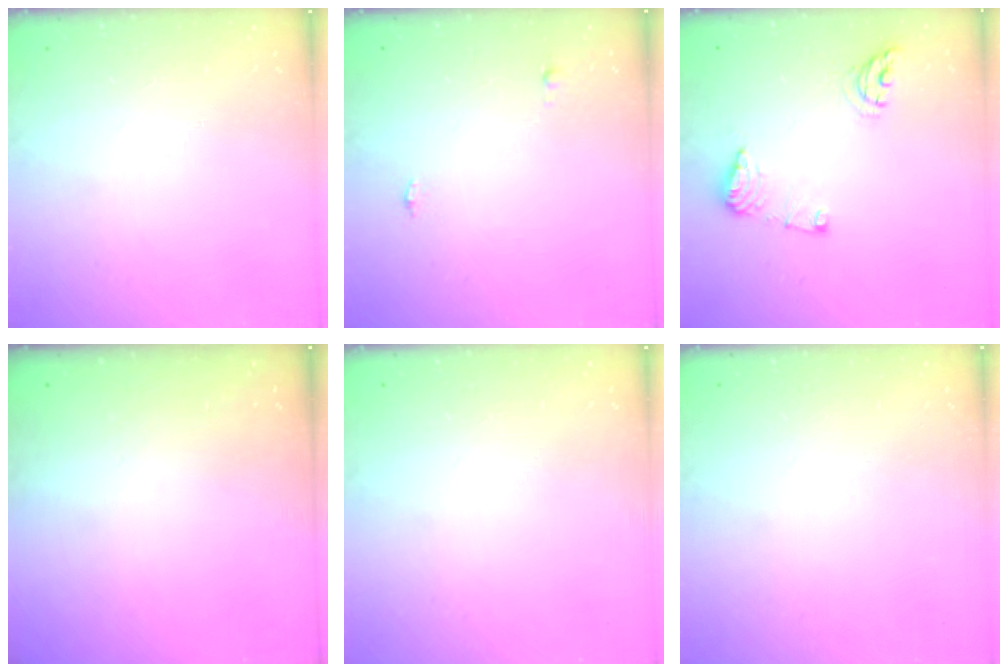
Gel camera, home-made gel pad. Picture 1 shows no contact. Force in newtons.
{"total": 7.6, "press": 3.3, "slide": 6.8}
{"total": 9.0, "press": 8.9, "slide": 0.9}
{"total": 0.0}
{"total": 0.0}
{"total": 0.0}